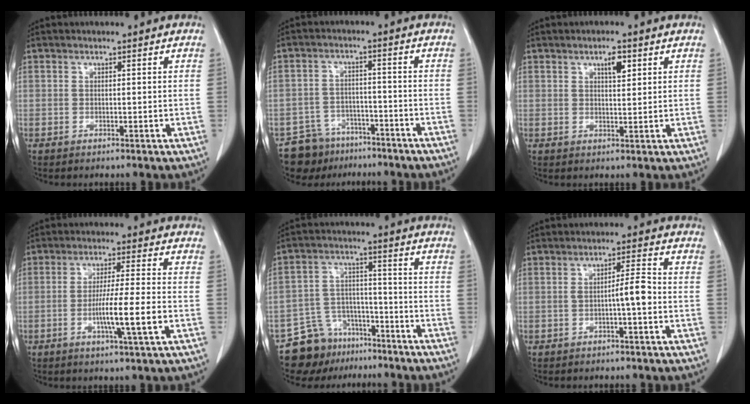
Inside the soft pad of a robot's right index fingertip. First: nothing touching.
{"total": 8.2, "force": [-6.8, 4.6, 0.6], "torque": [-0.005, 0.021, -0.104]}
{"total": 2.8, "force": [1.5, 0.7, 2.3], "torque": [-0.040, -0.001, 0.025]}
{"total": 8.2, "force": [-2.3, -0.6, 7.9], "torque": [-0.138, -0.009, -0.041]}
{"total": 10.0, "force": [-8.0, 5.9, 1.4], "torque": [-0.028, 0.040, -0.129]}
{"total": 3.8, "force": [-0.9, 0.2, 3.7], "torque": [-0.054, 0.008, -0.014]}